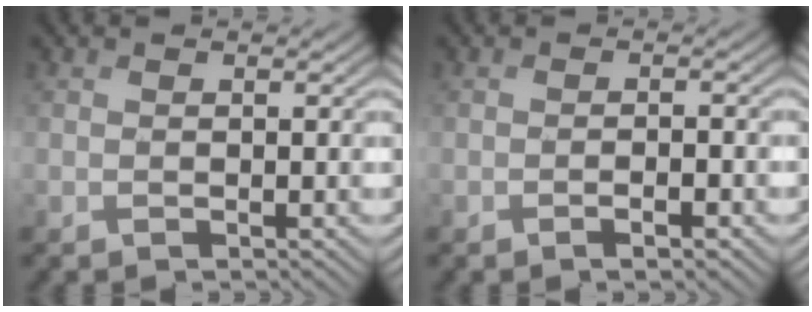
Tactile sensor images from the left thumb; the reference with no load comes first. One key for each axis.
{"total": 1.6, "fx": -0.9, "fy": 0.3, "fz": 1.3, "tx": -0.020, "ty": 0.002, "tz": -0.015}